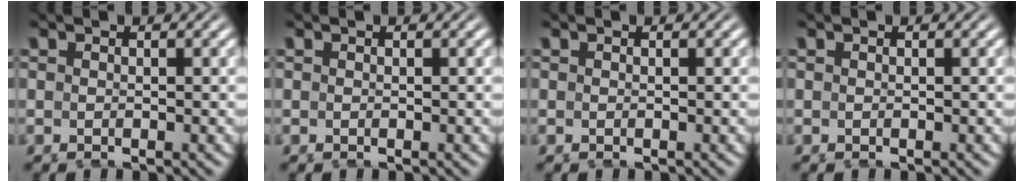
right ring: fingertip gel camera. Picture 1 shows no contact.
{"total": 0.0}
{"total": 0.0}
{"total": 0.0}